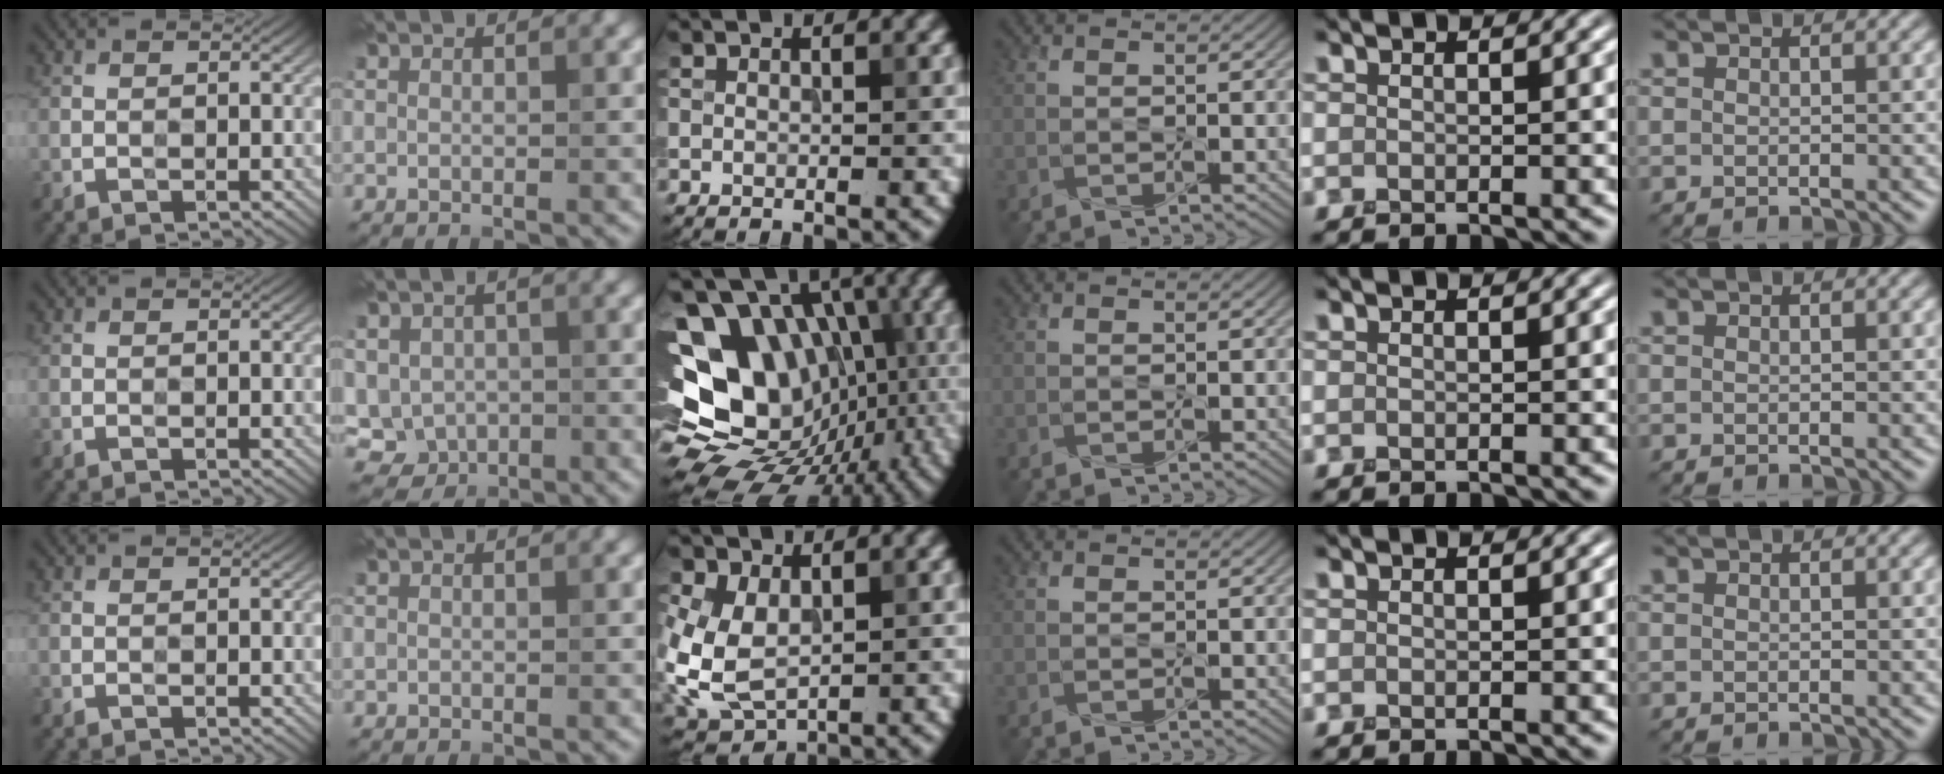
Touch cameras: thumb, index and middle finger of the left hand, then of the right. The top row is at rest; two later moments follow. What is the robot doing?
{"motion": "press", "object": "stapler"}